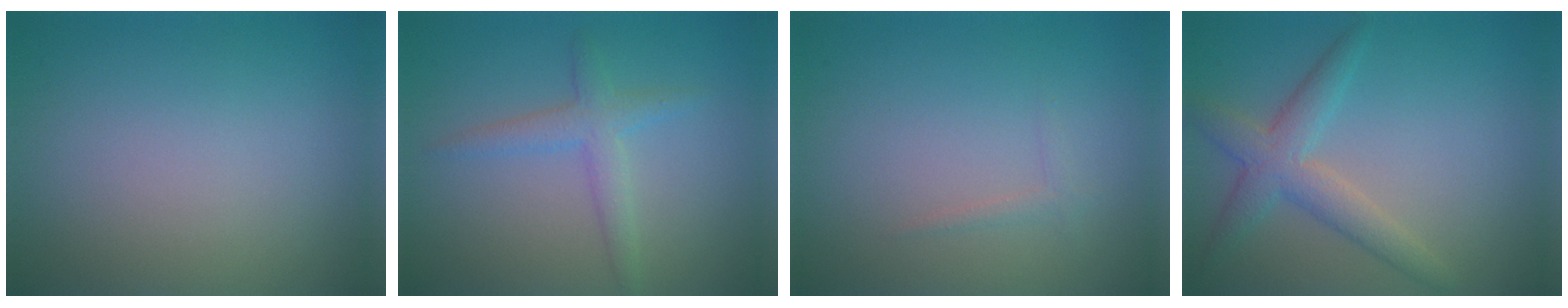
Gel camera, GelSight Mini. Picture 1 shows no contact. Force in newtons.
{"total": 2.4, "press": 2.4, "slide": 0.2}
{"total": 0.6, "press": 0.6, "slide": 0.1}
{"total": 3.7, "press": 3.7, "slide": 0.1}